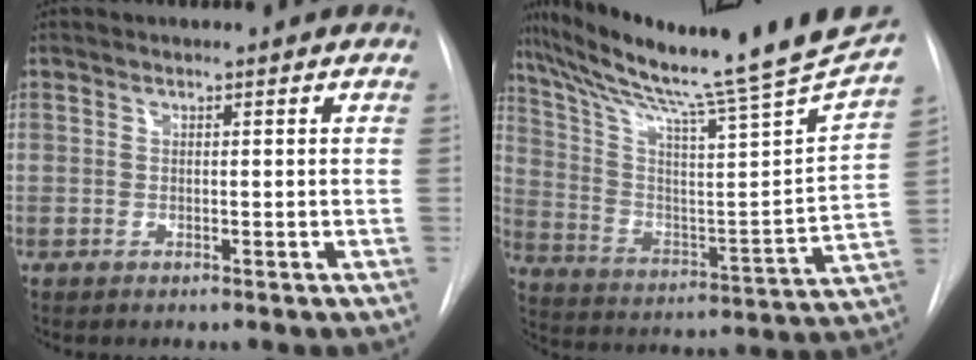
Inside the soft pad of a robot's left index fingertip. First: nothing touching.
{"total": 26.1, "force": [22.2, -1.4, 13.6], "torque": [-0.235, -0.071, 0.326]}